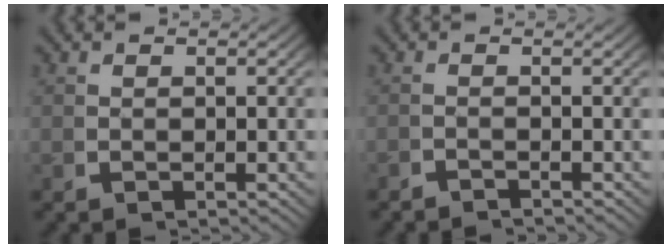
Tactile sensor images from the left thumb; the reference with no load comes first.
{"total": 1.6, "force": [-1.3, -0.8, -0.2], "torque": [0.008, 0.001, -0.023]}